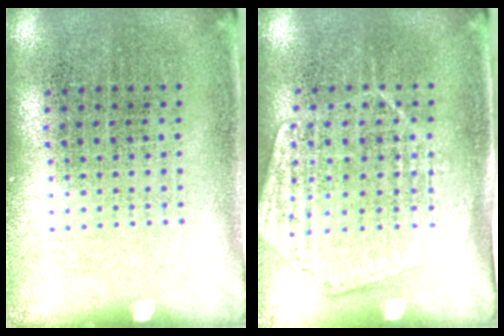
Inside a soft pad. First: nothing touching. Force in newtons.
{"total": 1.4, "press": 1.4, "slide": 0.2}